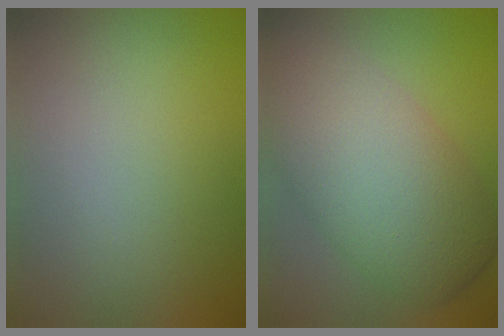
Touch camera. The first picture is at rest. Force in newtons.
{"total": 9.7, "press": 9.7, "slide": 0.6}